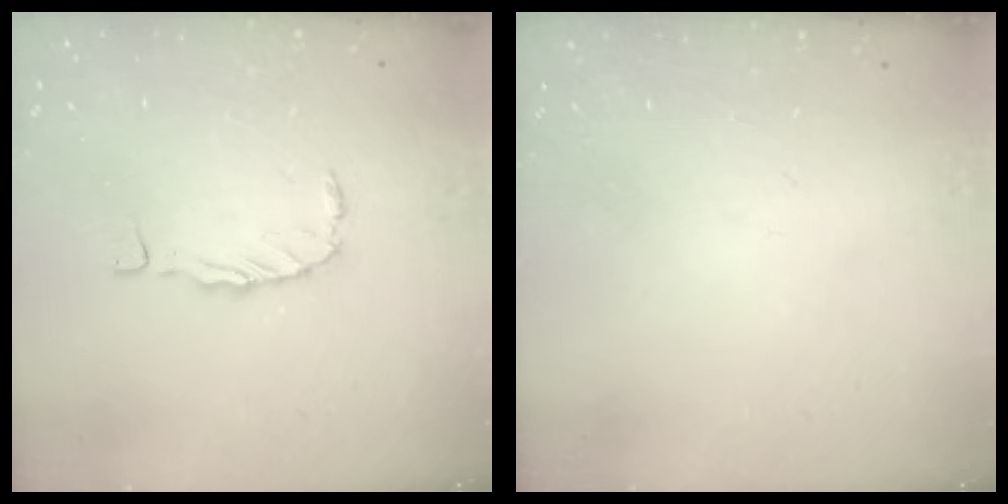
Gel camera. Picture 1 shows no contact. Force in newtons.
{"total": 0.0}